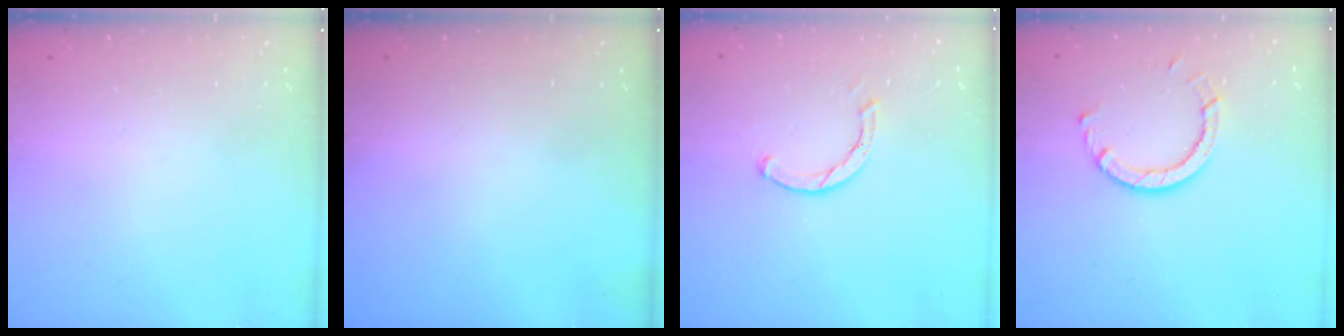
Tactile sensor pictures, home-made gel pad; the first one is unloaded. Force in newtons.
{"total": 0.0}
{"total": 1.6, "press": 1.6, "slide": 0.2}
{"total": 6.3, "press": 6.3, "slide": 0.3}